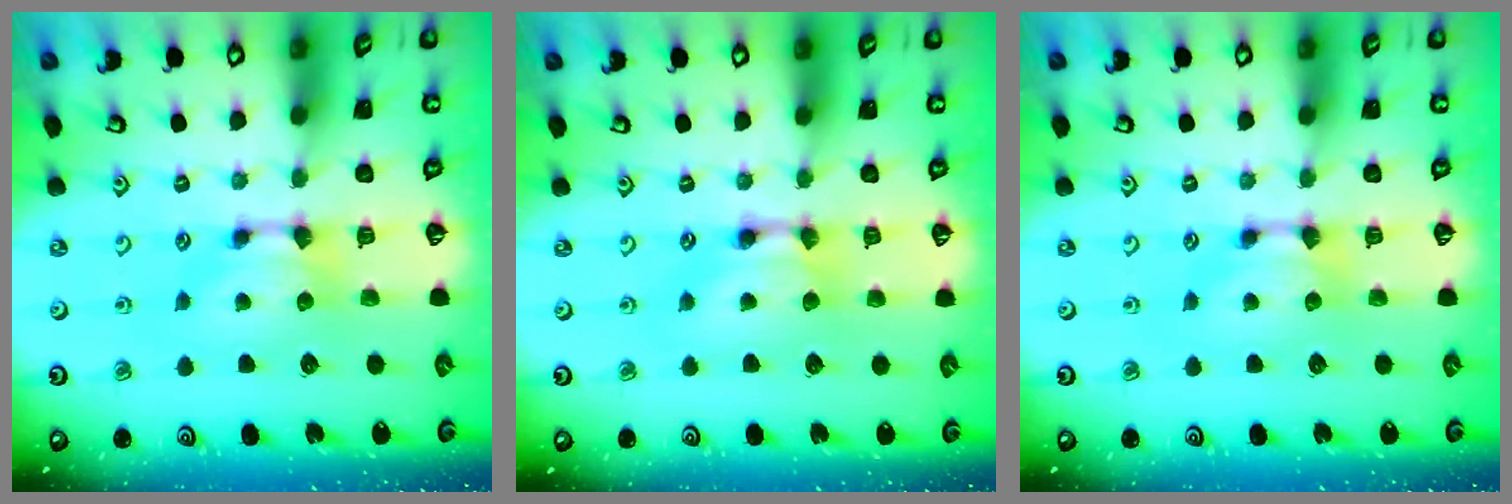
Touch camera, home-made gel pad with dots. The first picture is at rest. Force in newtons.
{"total": 1.8, "press": 1.8, "slide": 0.1}
{"total": 0.0}